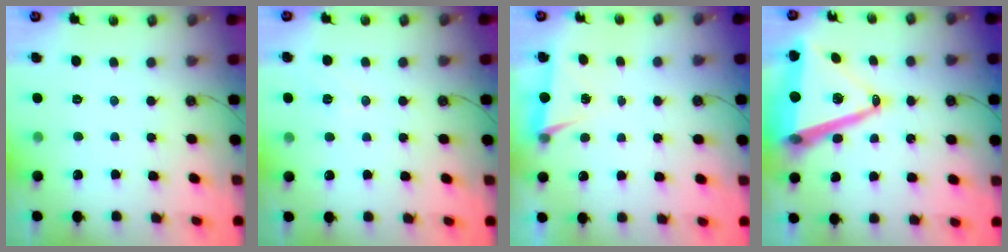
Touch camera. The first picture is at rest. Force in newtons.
{"total": 7.9, "press": 6.6, "slide": 4.2}
{"total": 5.3, "press": 2.7, "slide": 4.5}
{"total": 22.0, "press": 21.7, "slide": 3.7}